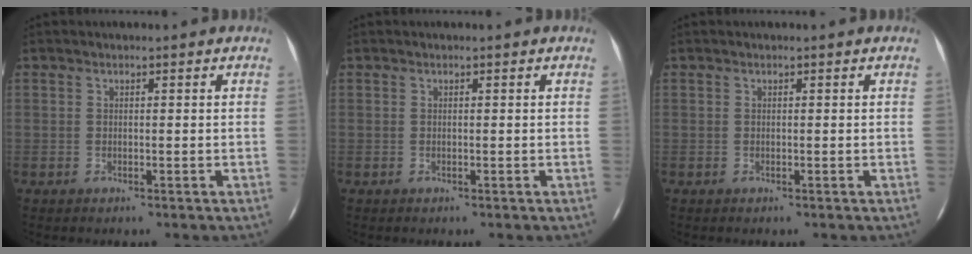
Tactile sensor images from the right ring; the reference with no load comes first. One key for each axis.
{"total": 0.0}
{"total": 0.0}